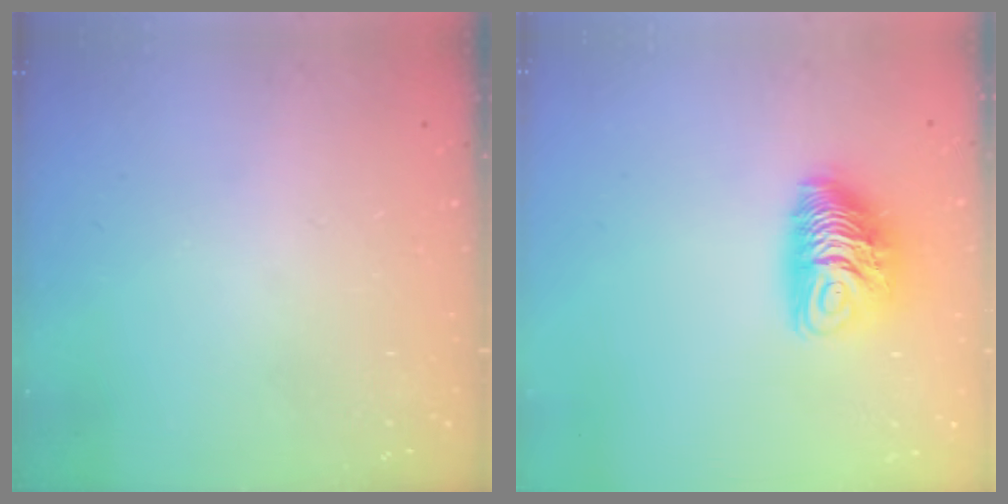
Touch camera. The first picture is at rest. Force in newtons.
{"total": 10.0, "press": 9.9, "slide": 0.8}